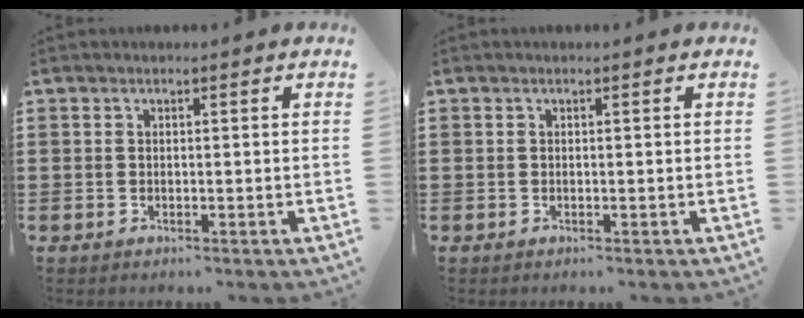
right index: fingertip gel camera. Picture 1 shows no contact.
{"total": 0.0}